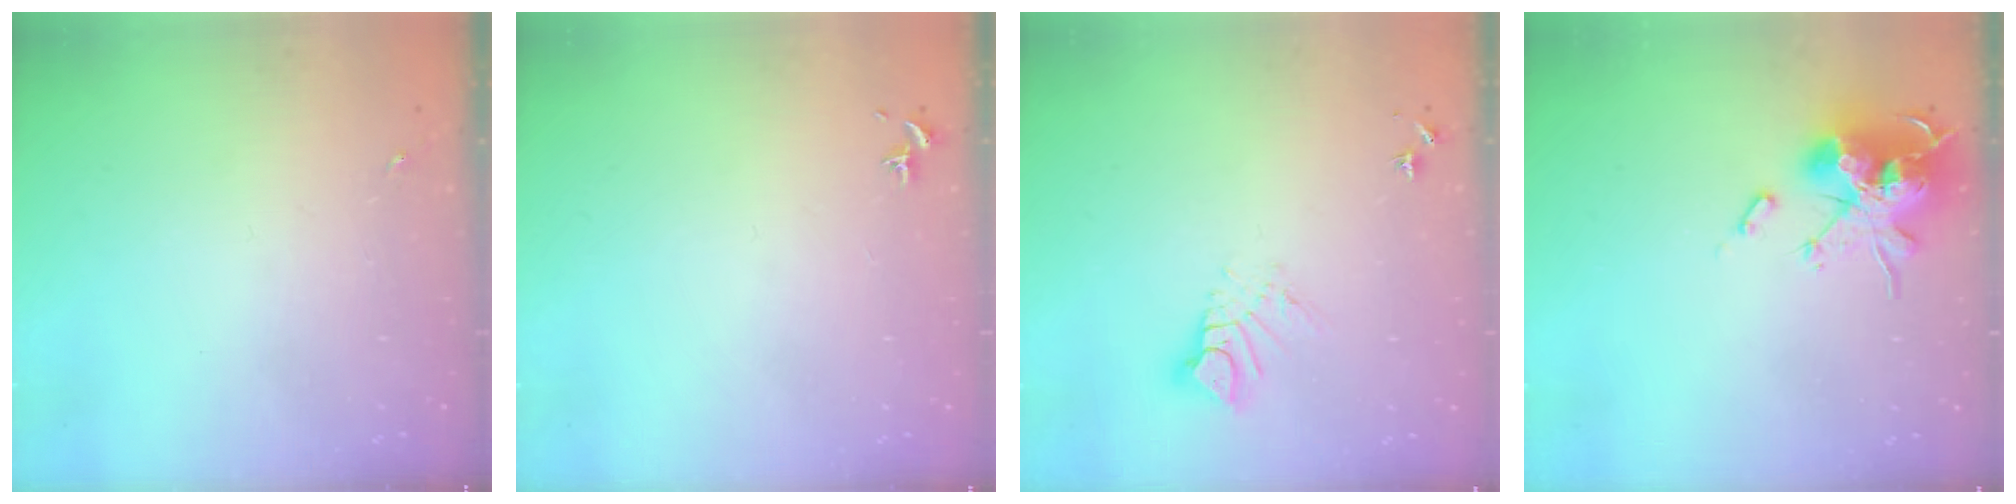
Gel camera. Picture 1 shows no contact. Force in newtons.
{"total": 0.8, "press": 0.7, "slide": 0.3}
{"total": 7.7, "press": 7.7, "slide": 0.7}
{"total": 18.9, "press": 18.9, "slide": 0.2}